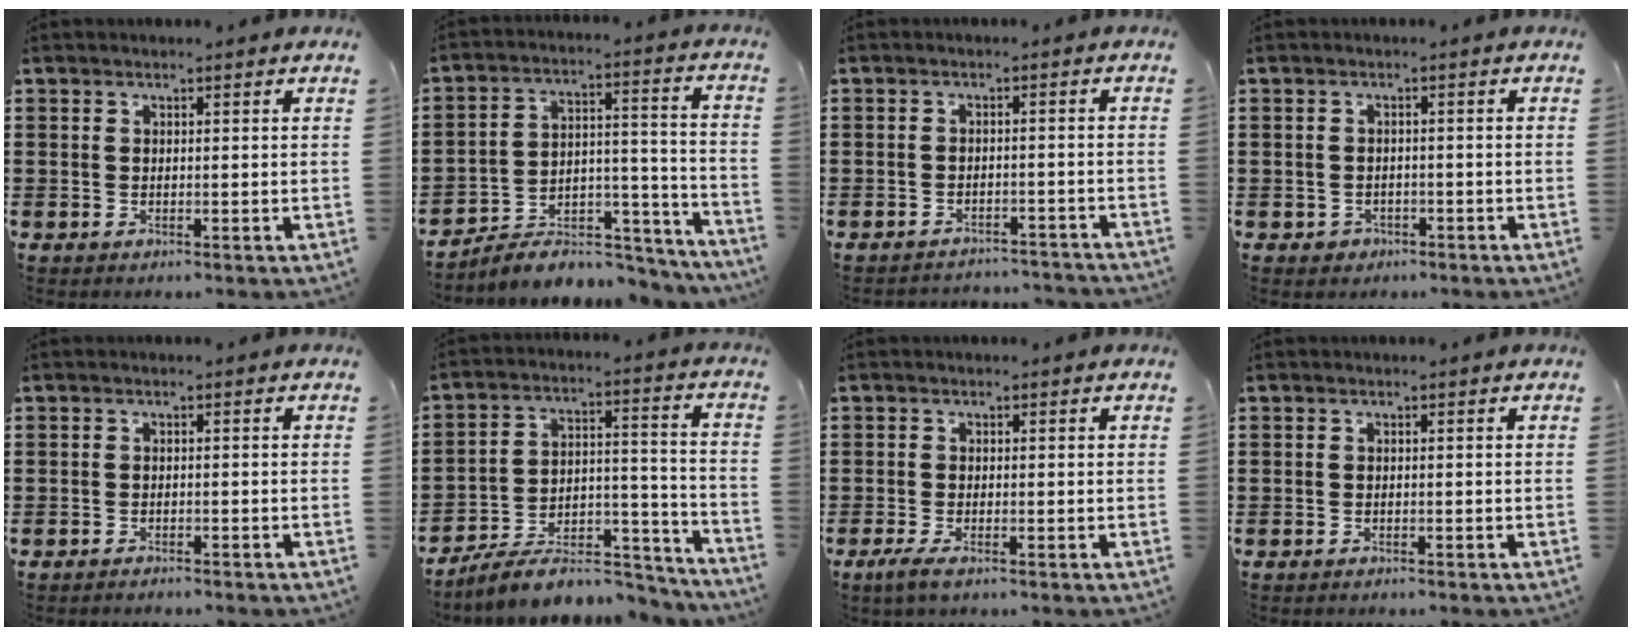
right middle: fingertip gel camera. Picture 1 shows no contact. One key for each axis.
{"total": 6.5, "fx": -6.1, "fy": 1.8, "fz": 1.7, "tx": -0.022, "ty": 0.011, "tz": -0.114}
{"total": 2.5, "fx": -2.5, "fy": 0.1, "fz": -0.1, "tx": -0.005, "ty": 0.000, "tz": -0.052}
{"total": 1.1, "fx": -0.8, "fy": 0.7, "fz": 0.2, "tx": -0.007, "ty": -0.001, "tz": -0.019}
{"total": 1.2, "fx": -1.1, "fy": -0.1, "fz": 0.1, "tx": -0.006, "ty": -0.001, "tz": -0.023}
{"total": 8.9, "fx": -7.7, "fy": 2.3, "fz": 3.8, "tx": -0.051, "ty": 0.020, "tz": -0.143}
{"total": 1.8, "fx": -1.0, "fy": 0.2, "fz": 1.5, "tx": -0.034, "ty": -0.008, "tz": -0.019}
{"total": 0.6, "fx": -0.6, "fy": -0.1, "fz": 0.1, "tx": -0.004, "ty": -0.003, "tz": -0.012}